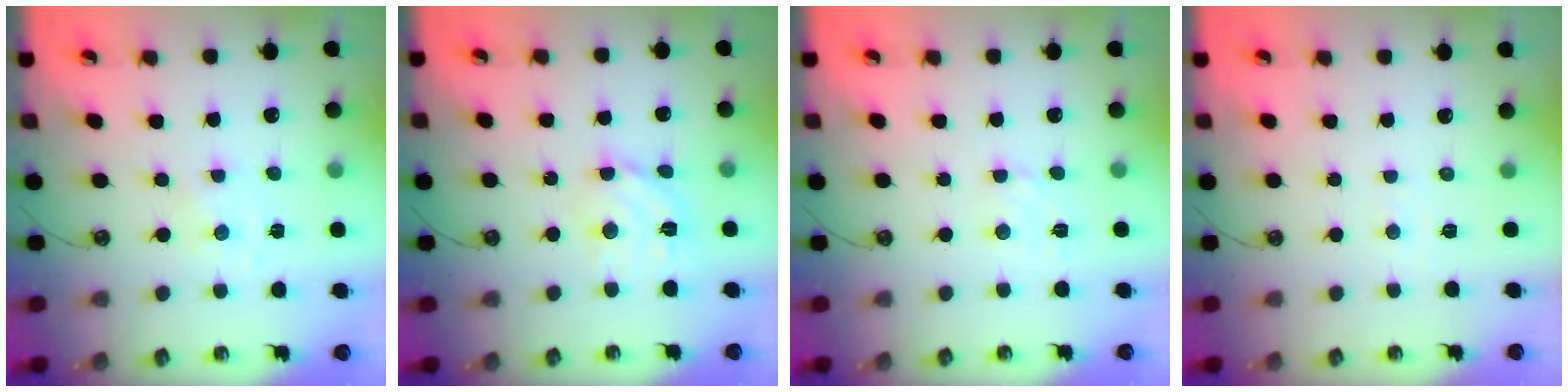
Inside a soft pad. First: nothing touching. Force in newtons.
{"total": 11.2, "press": 11.1, "slide": 1.6}
{"total": 2.9, "press": 2.9, "slide": 0.7}
{"total": 4.0, "press": 4.0, "slide": 0.5}